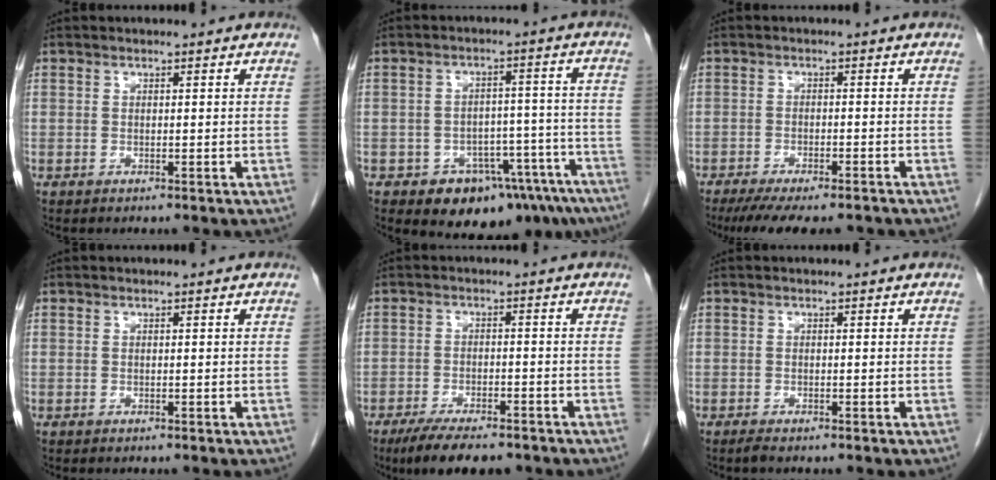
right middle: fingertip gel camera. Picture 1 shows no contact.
{"total": 13.2, "force": [-9.6, 6.2, 6.5], "torque": [-0.037, 0.040, -0.126]}
{"total": 11.6, "force": [-9.8, 2.4, 5.8], "torque": [-0.088, -0.017, -0.137]}
{"total": 0.0}
{"total": 8.8, "force": [-6.8, 2.5, 4.9], "torque": [-0.076, -0.013, -0.107]}
{"total": 0.7, "force": [-0.6, -0.1, 0.4], "torque": [-0.011, -0.002, -0.013]}